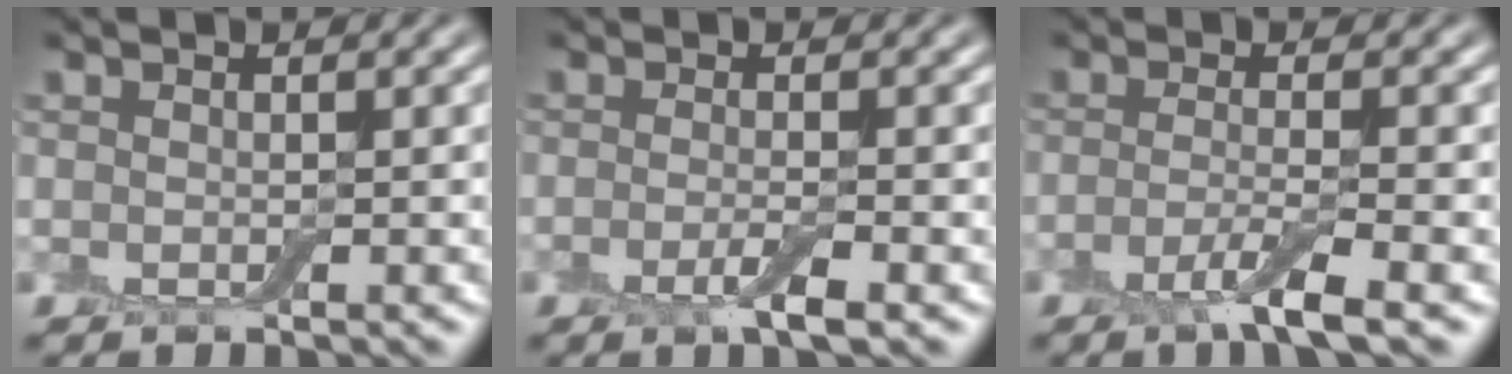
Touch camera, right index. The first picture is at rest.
{"total": 2.4, "force": [-1.0, 0.5, 2.1], "torque": [-0.037, -0.003, -0.022]}
{"total": 3.3, "force": [-1.6, 0.5, 2.9], "torque": [-0.049, -0.002, -0.043]}